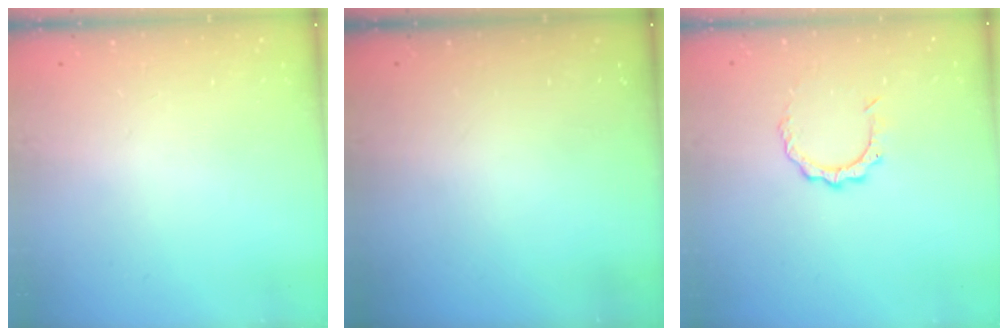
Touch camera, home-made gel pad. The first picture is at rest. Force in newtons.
{"total": 0.0}
{"total": 4.5, "press": 4.5, "slide": 0.3}